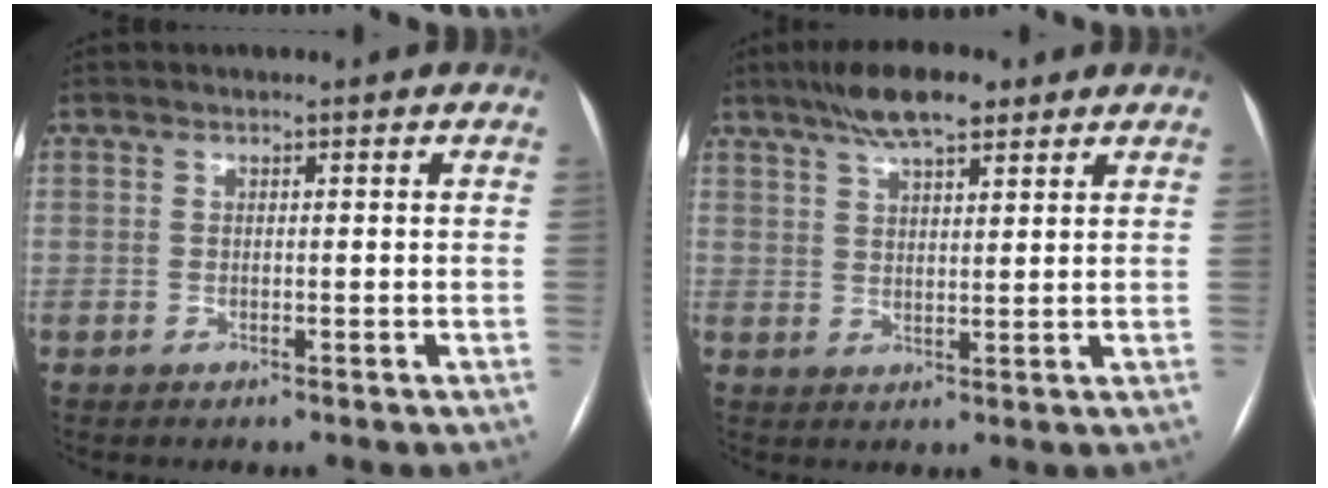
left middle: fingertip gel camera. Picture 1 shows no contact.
{"total": 7.8, "force": [5.6, 1.9, 5.1], "torque": [-0.096, 0.016, 0.094]}